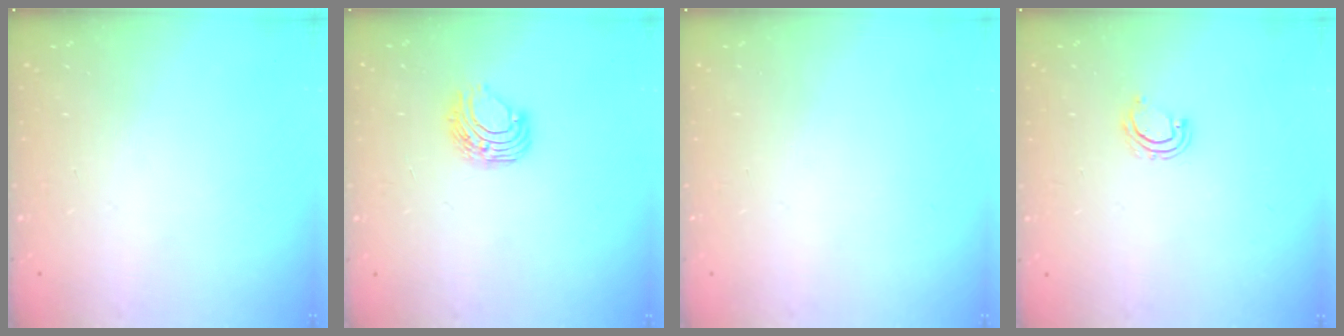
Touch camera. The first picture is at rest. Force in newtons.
{"total": 7.5, "press": 7.5, "slide": 0.7}
{"total": 0.0}
{"total": 3.5, "press": 3.5, "slide": 0.3}